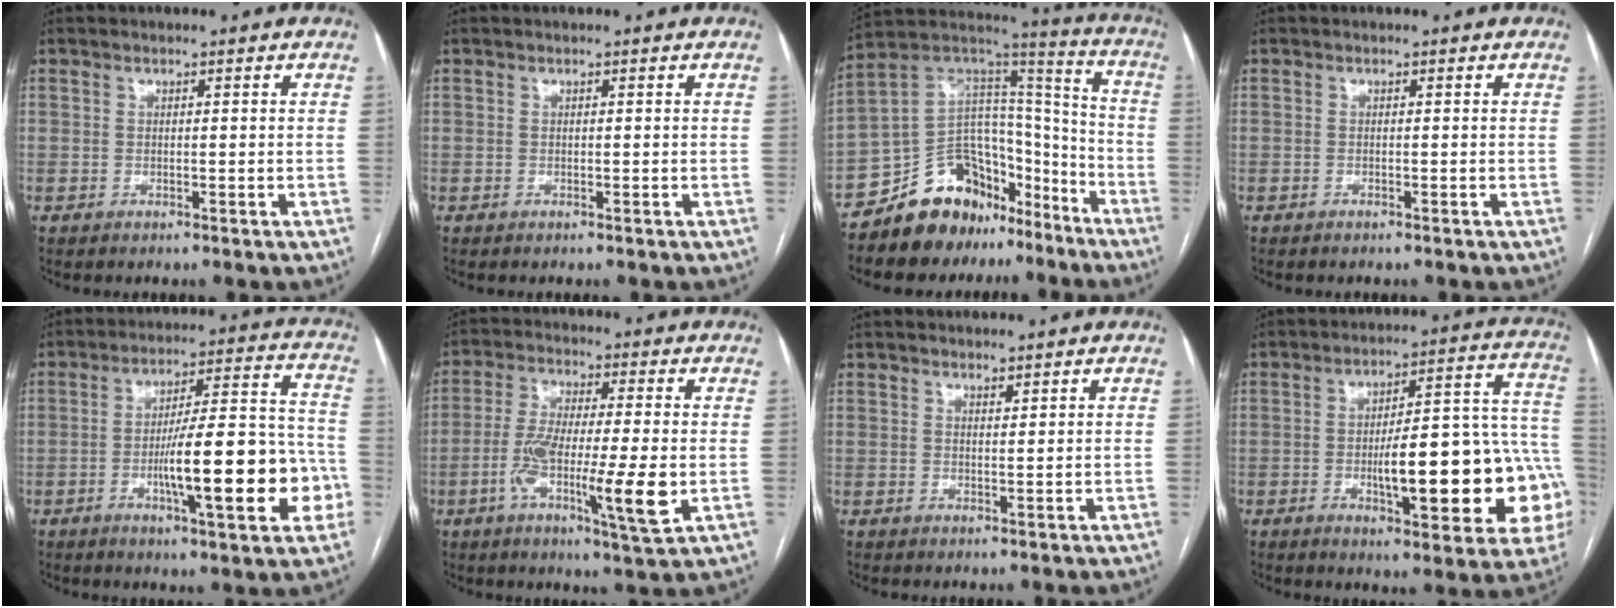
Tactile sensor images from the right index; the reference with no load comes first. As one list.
[{"total": 0.0}, {"total": 17.3, "force": [-13.2, 9.8, 5.6], "torque": [-0.072, 0.099, -0.222]}, {"total": 0.0}, {"total": 17.7, "force": [-5.2, 2.9, 16.7], "torque": [-0.236, 0.022, -0.070]}, {"total": 12.9, "force": [-3.2, 1.2, 12.5], "torque": [-0.225, -0.013, -0.059]}, {"total": 0.9, "force": [0.8, 0.1, 0.3], "torque": [-0.007, -0.004, 0.015]}, {"total": 21.5, "force": [-5.2, 4.8, 20.3], "torque": [-0.202, 0.034, -0.057]}]